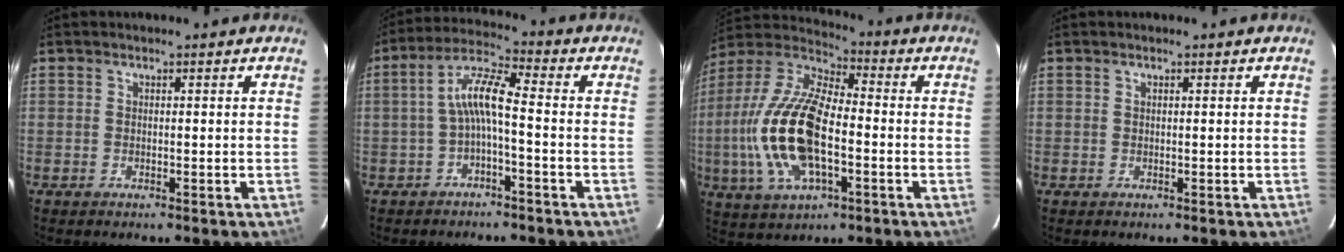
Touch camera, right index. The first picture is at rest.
{"total": 6.6, "force": [-1.7, 1.0, 6.3], "torque": [-0.141, 0.019, -0.032]}
{"total": 19.7, "force": [-3.6, 8.7, 17.3], "torque": [-0.370, 0.000, -0.070]}
{"total": 0.0}